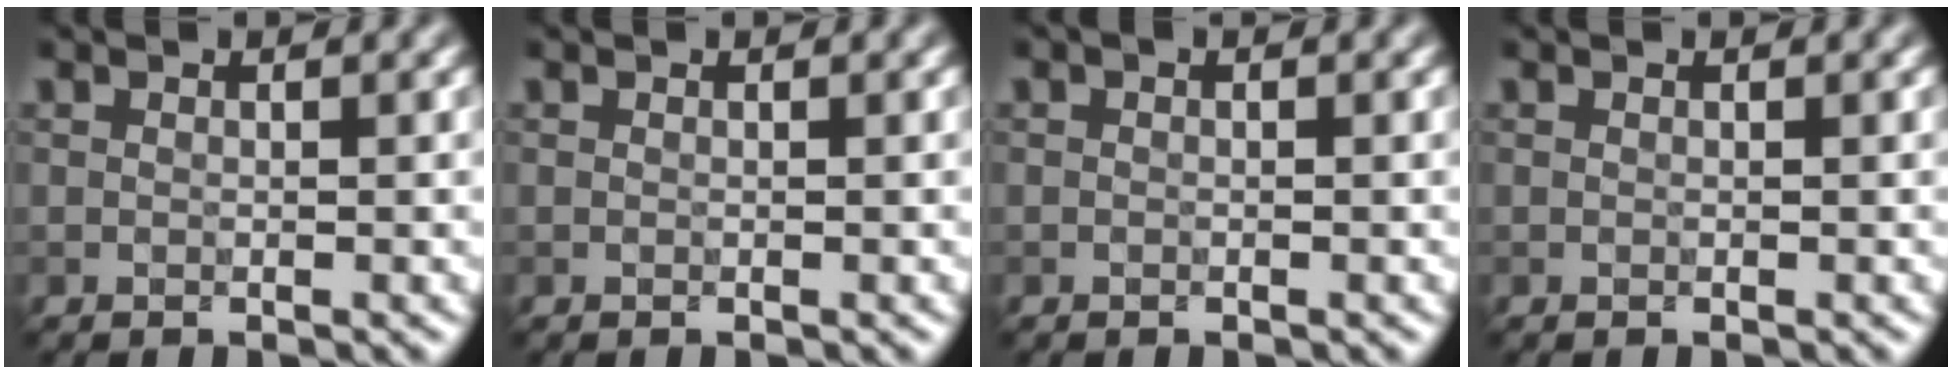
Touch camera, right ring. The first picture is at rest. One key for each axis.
{"total": 0.0}
{"total": 0.0}
{"total": 0.0}